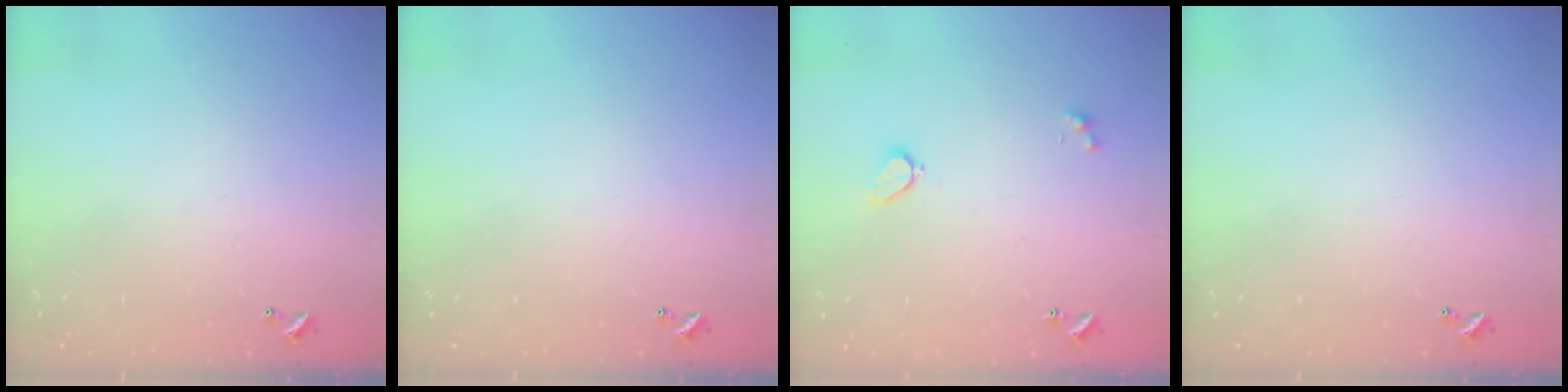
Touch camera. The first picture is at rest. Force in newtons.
{"total": 0.0}
{"total": 1.9, "press": 1.9, "slide": 0.6}
{"total": 0.0}